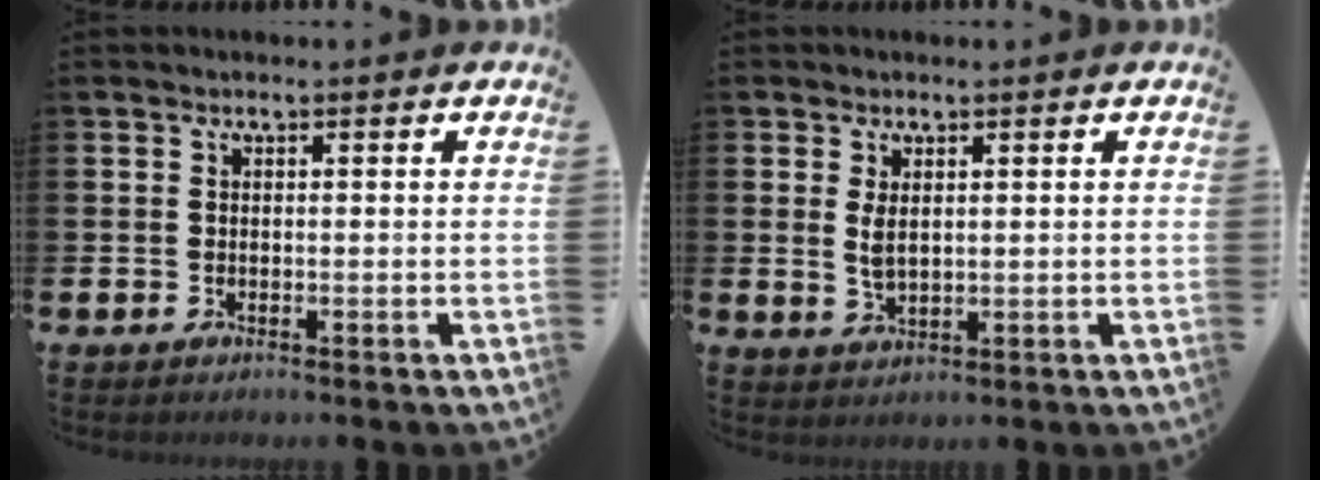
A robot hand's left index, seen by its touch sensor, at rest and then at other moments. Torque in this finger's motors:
{"motor_torque": [0.69, 0.53, 0.14, 0.11]}